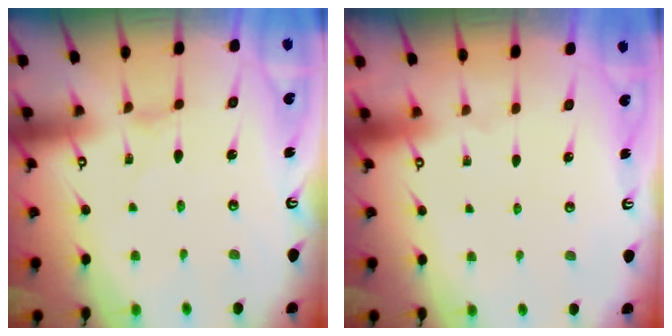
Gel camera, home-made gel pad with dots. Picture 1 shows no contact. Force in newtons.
{"total": 0.0}